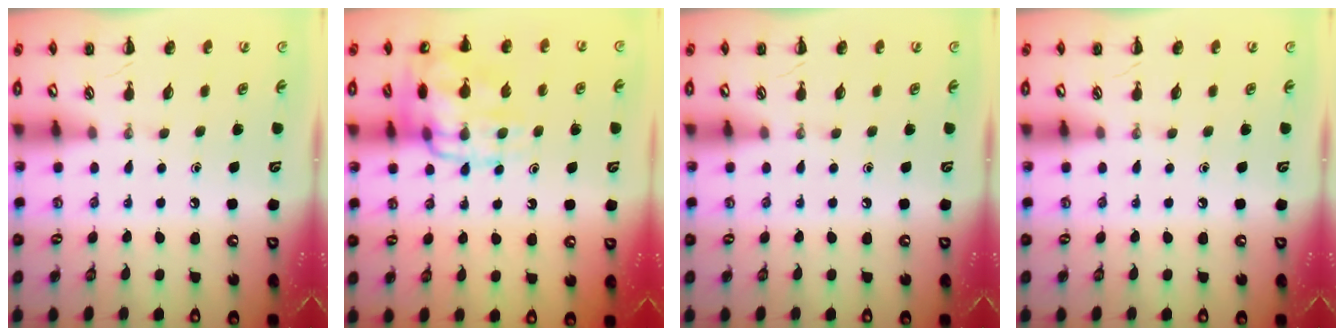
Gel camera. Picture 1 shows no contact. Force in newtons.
{"total": 14.0, "press": 13.9, "slide": 1.2}
{"total": 0.0}
{"total": 0.0}